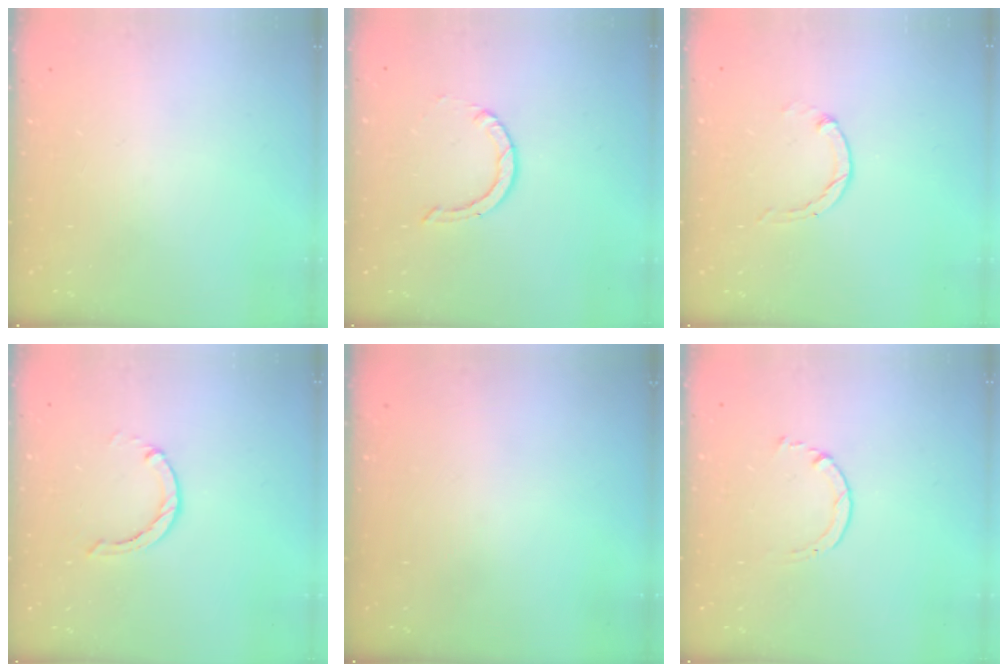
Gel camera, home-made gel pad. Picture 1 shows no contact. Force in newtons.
{"total": 0.8, "press": 0.8, "slide": 0.1}
{"total": 0.8, "press": 0.7, "slide": 0.2}
{"total": 0.0}
{"total": 0.0}
{"total": 1.7, "press": 1.6, "slide": 0.2}